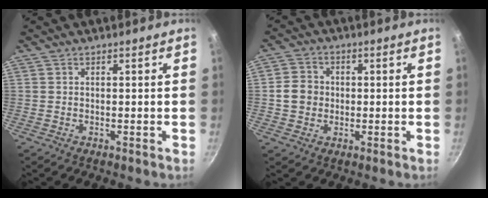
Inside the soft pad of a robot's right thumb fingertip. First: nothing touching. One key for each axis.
{"total": 5.5, "fx": -0.2, "fy": 4.9, "fz": 2.4, "tx": -0.024, "ty": 0.011, "tz": -0.012}